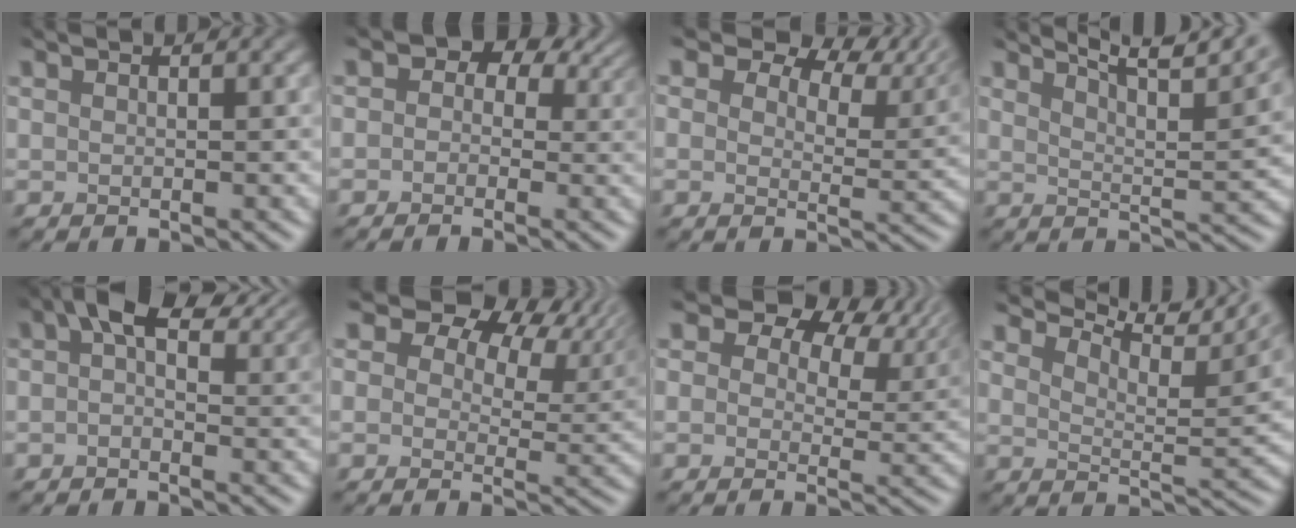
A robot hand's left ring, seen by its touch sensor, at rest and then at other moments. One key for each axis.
{"total": 7.5, "fx": 3.1, "fy": 5.5, "fz": 4.1, "tx": -0.065, "ty": 0.014, "tz": 0.031}
{"total": 6.8, "fx": 5.0, "fy": 3.5, "fz": 2.8, "tx": -0.052, "ty": -0.011, "tz": 0.068}
{"total": 8.5, "fx": 6.7, "fy": 2.1, "fz": 4.8, "tx": -0.076, "ty": 0.005, "tz": 0.067}
{"total": 6.3, "fx": 2.6, "fy": 3.6, "fz": 4.5, "tx": -0.074, "ty": 0.010, "tz": 0.029}
{"total": 8.3, "fx": 4.4, "fy": 5.3, "fz": 4.5, "tx": -0.064, "ty": -0.011, "tz": 0.066}
{"total": 6.7, "fx": 3.8, "fy": 4.3, "fz": 3.4, "tx": -0.056, "ty": -0.014, "tz": 0.058}
{"total": 6.7, "fx": 4.8, "fy": 2.5, "fz": 3.9, "tx": -0.060, "ty": -0.007, "tz": 0.074}